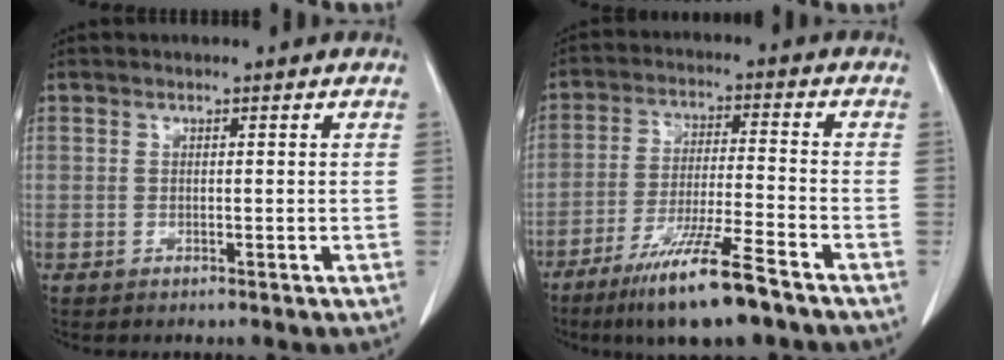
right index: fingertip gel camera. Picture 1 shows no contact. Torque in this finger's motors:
{"motor_torque": [1.26, -0.88, 0.36, 0.17]}